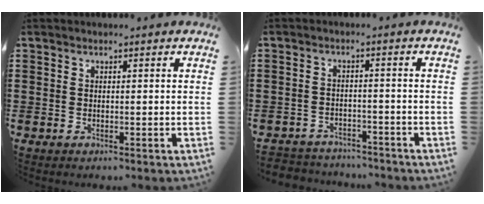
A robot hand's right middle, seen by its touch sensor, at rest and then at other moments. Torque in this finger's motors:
{"motor_torque": [0.29, -0.19, 0.13, 0.02]}